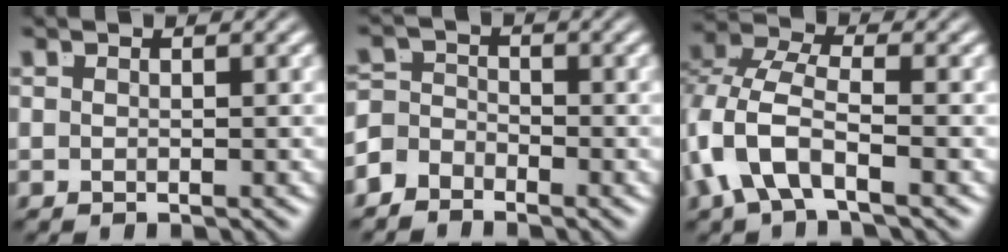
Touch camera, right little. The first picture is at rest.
{"total": 4.2, "force": [-2.4, 3.2, 1.1], "torque": [-0.019, -0.021, -0.041]}
{"total": 5.1, "force": [-1.3, 3.1, 3.8], "torque": [-0.116, -0.029, -0.012]}